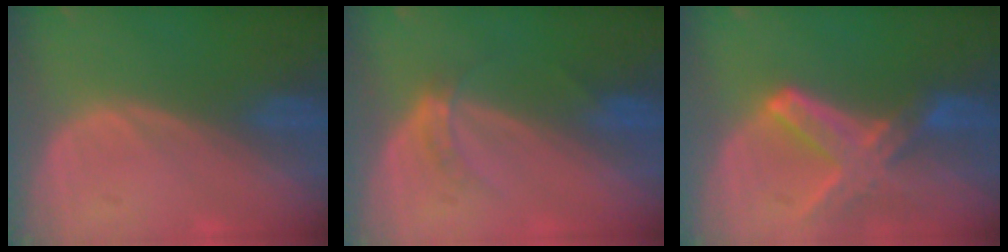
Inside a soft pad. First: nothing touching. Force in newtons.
{"total": 2.8, "press": 2.5, "slide": 1.3}
{"total": 8.2, "press": 7.2, "slide": 3.9}